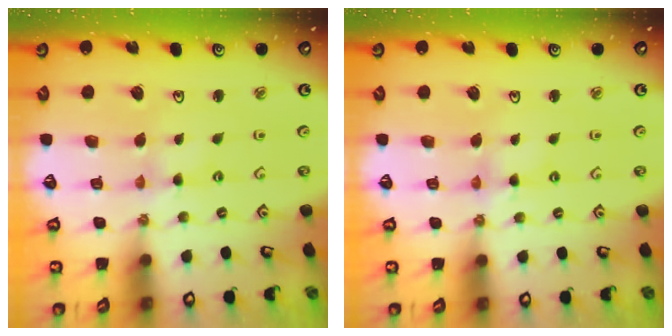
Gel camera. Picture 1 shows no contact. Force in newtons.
{"total": 2.0, "press": 2.0, "slide": 0.3}